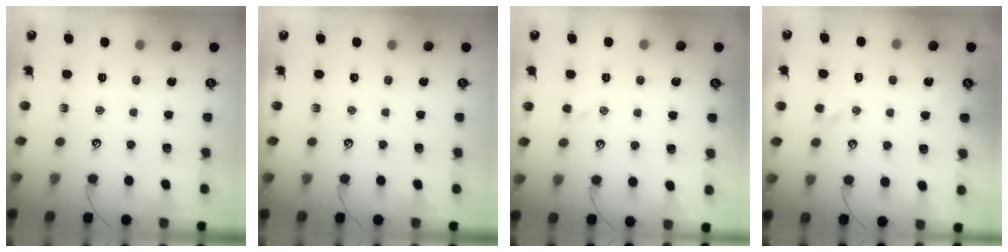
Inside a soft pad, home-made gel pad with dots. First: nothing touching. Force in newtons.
{"total": 0.0}
{"total": 1.3, "press": 1.2, "slide": 0.4}
{"total": 0.6, "press": 0.5, "slide": 0.3}